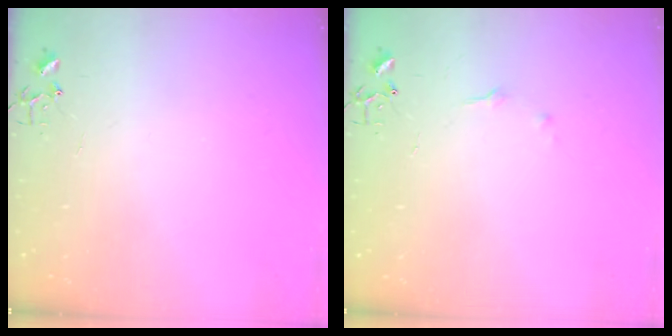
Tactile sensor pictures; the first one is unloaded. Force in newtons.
{"total": 4.8, "press": 4.8, "slide": 0.7}